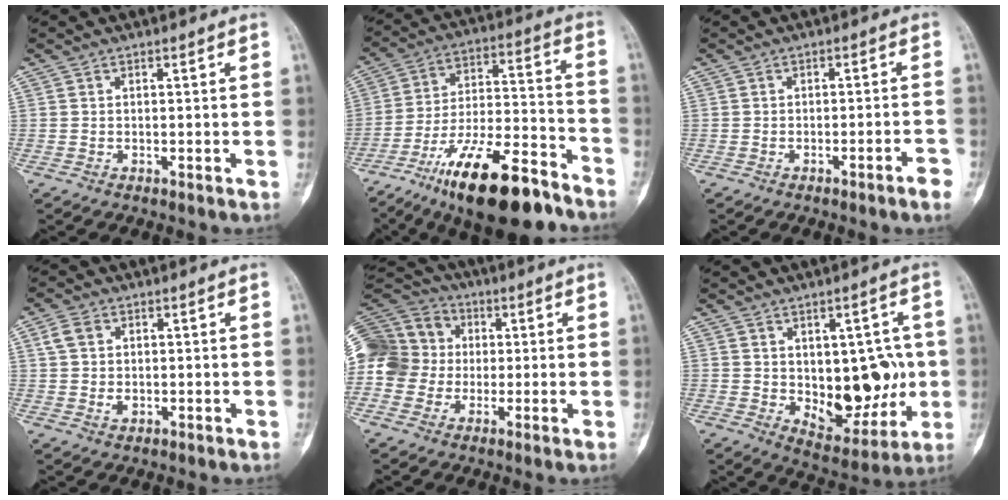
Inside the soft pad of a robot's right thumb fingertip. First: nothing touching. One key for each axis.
{"total": 21.7, "fx": -14.5, "fy": 6.3, "fz": 14.8, "tx": -0.241, "ty": 0.079, "tz": -0.243}
{"total": 2.9, "fx": -1.8, "fy": -0.1, "fz": 2.3, "tx": -0.037, "ty": 0.011, "tz": -0.026}
{"total": 4.5, "fx": 1.0, "fy": 3.4, "fz": 2.8, "tx": -0.051, "ty": 0.000, "tz": 0.020}
{"total": 19.5, "fx": 0.7, "fy": 18.1, "fz": 7.3, "tx": -0.176, "ty": 0.067, "tz": 0.015}
{"total": 14.5, "fx": -0.1, "fy": 8.3, "fz": 11.9, "tx": -0.110, "ty": -0.009, "tz": 0.021}